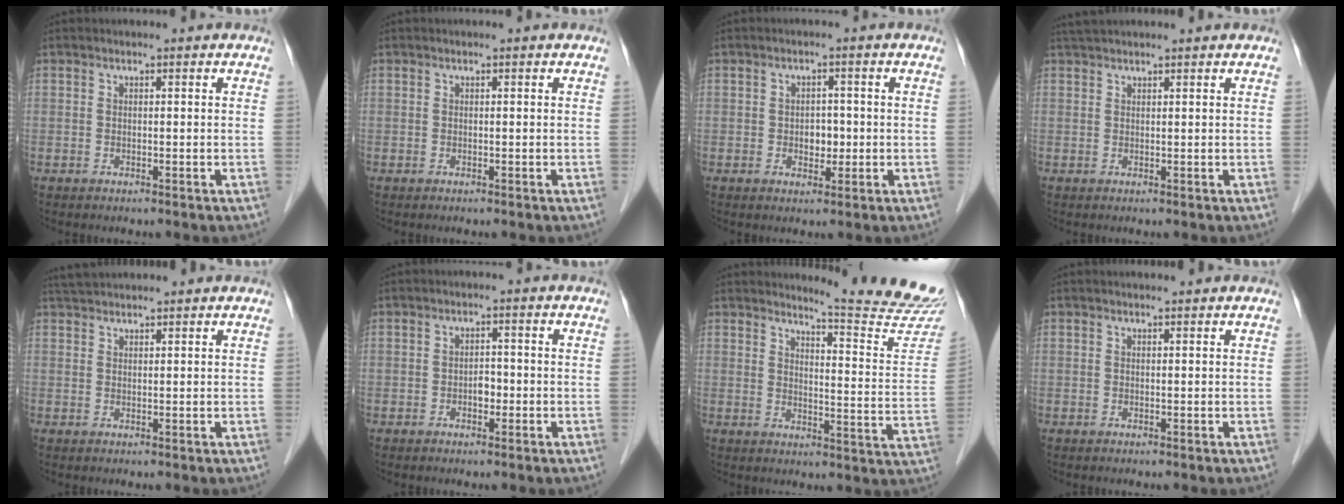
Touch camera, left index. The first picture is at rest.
{"total": 0.0}
{"total": 2.7, "force": [-0.8, 1.9, 1.8], "torque": [-0.024, -0.001, -0.010]}
{"total": 2.9, "force": [2.7, 0.0, 1.1], "torque": [-0.013, 0.026, 0.047]}
{"total": 3.6, "force": [3.4, 0.4, 1.1], "torque": [-0.019, 0.030, 0.063]}
{"total": 1.9, "force": [-1.1, 1.0, 1.2], "torque": [-0.016, 0.000, -0.019]}
{"total": 14.4, "force": [14.1, -1.2, 2.7], "torque": [-0.033, -0.124, 0.153]}
{"total": 0.7, "force": [0.6, 0.0, 0.2], "torque": [-0.006, 0.002, 0.011]}